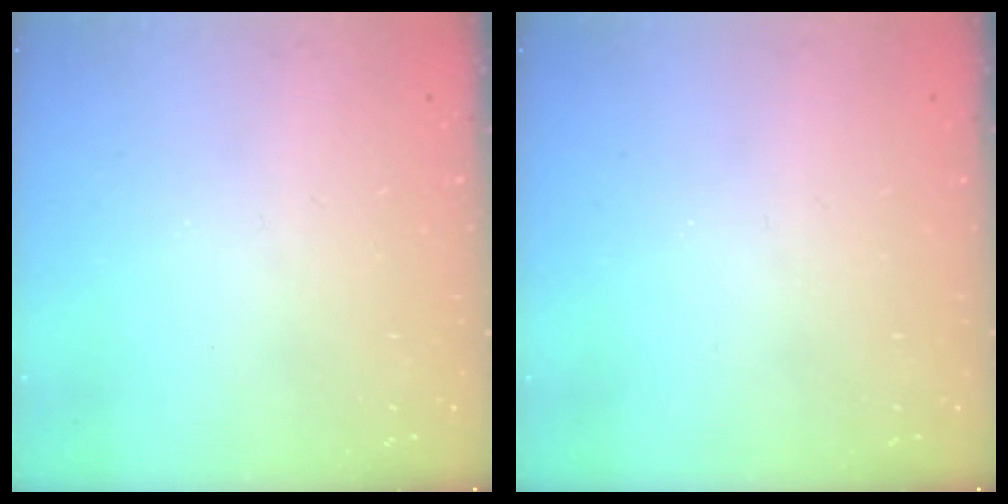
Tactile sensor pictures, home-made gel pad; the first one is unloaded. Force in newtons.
{"total": 0.0}